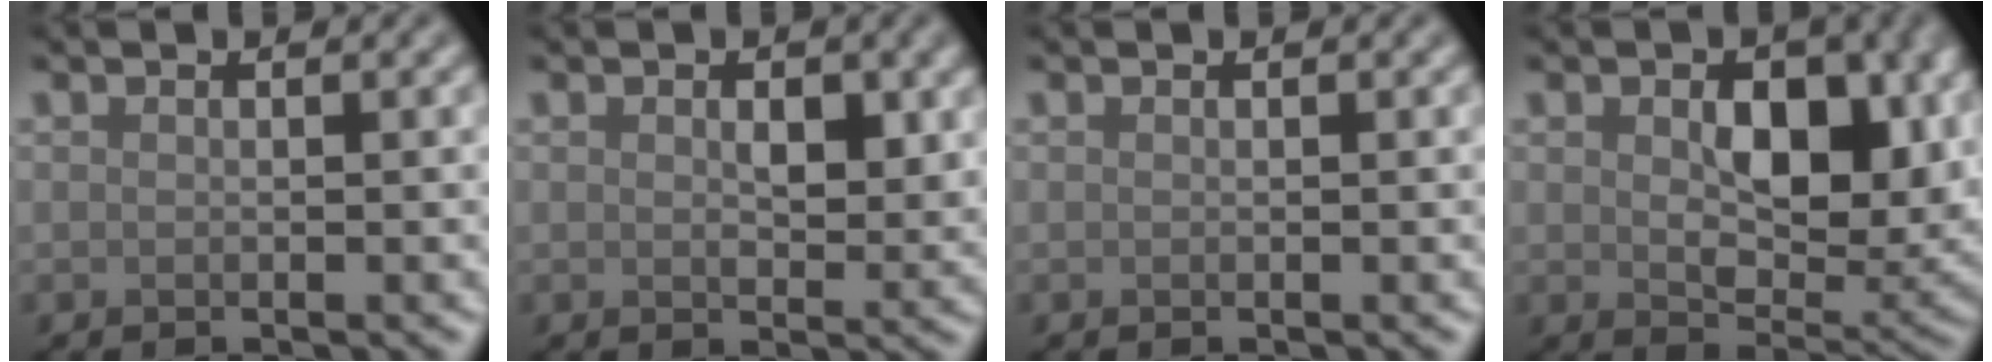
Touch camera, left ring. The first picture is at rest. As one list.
[{"total": 2.9, "force": [0.7, 1.7, 2.3], "torque": [-0.031, -0.007, 0.014]}, {"total": 0.0}, {"total": 8.1, "force": [1.6, 4.9, 6.2], "torque": [-0.089, -0.017, 0.028]}]